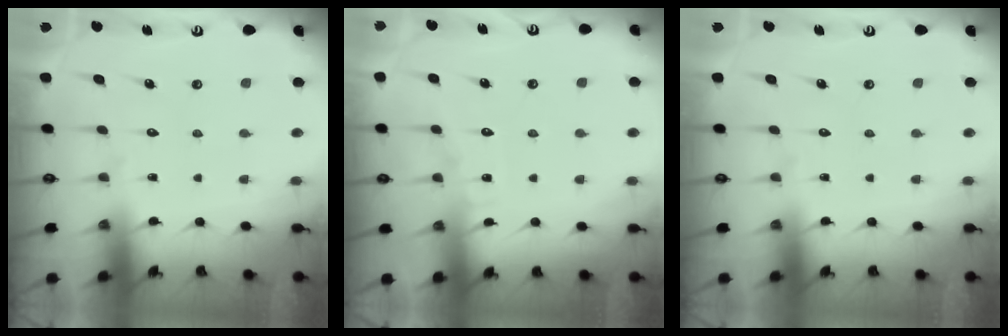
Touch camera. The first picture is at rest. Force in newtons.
{"total": 4.6, "press": 4.6, "slide": 0.5}
{"total": 0.0}